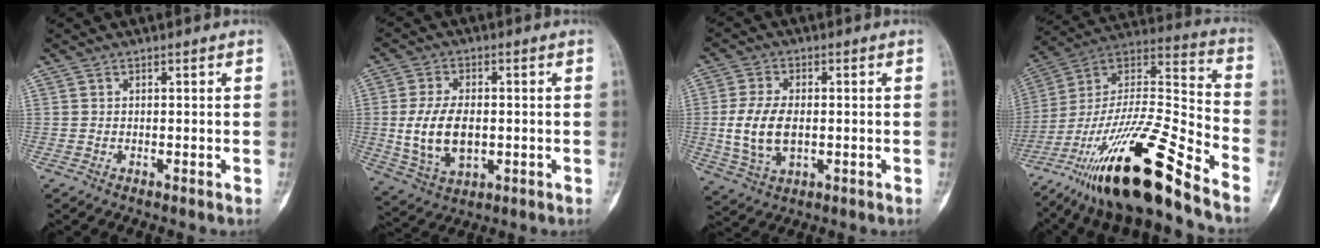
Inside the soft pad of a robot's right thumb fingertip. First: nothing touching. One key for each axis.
{"total": 11.5, "fx": -0.6, "fy": 6.9, "fz": 9.1, "tx": -0.170, "ty": -0.005, "tz": 0.000}
{"total": 10.0, "fx": -0.5, "fy": 5.8, "fz": 8.0, "tx": -0.164, "ty": -0.002, "tz": -0.004}
{"total": 26.8, "fx": -17.9, "fy": 4.7, "fz": 19.4, "tx": -0.373, "ty": 0.059, "tz": -0.316}